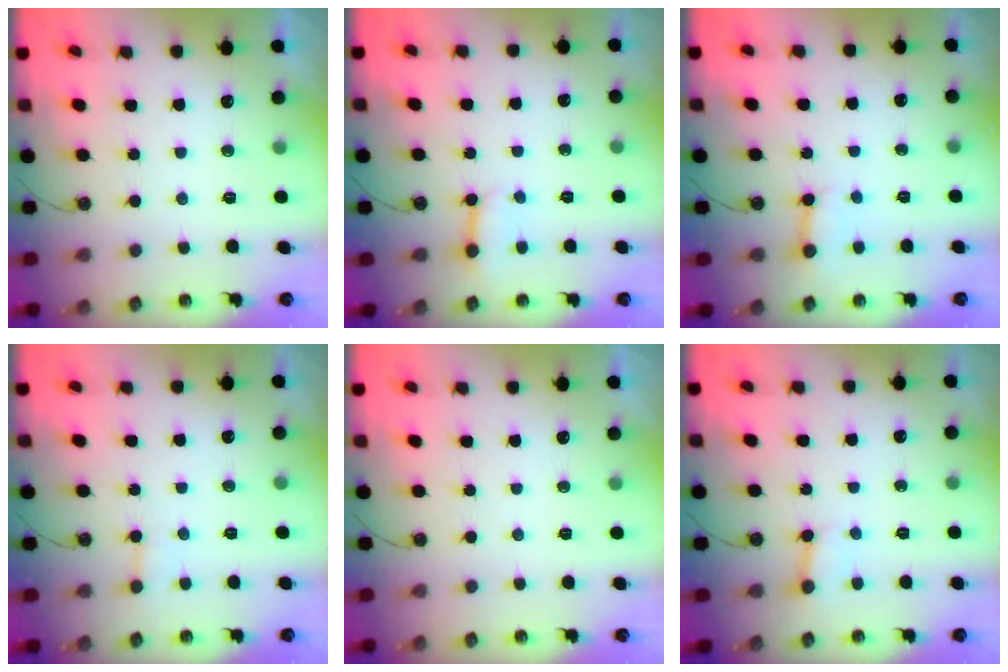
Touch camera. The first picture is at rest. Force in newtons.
{"total": 2.9, "press": 2.9, "slide": 0.2}
{"total": 3.8, "press": 3.7, "slide": 0.5}
{"total": 3.9, "press": 3.9, "slide": 0.3}
{"total": 0.0}
{"total": 2.5, "press": 2.5, "slide": 0.2}